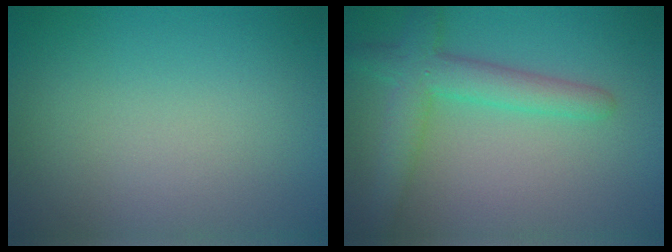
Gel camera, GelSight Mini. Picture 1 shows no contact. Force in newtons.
{"total": 4.4, "press": 4.4, "slide": 0.2}